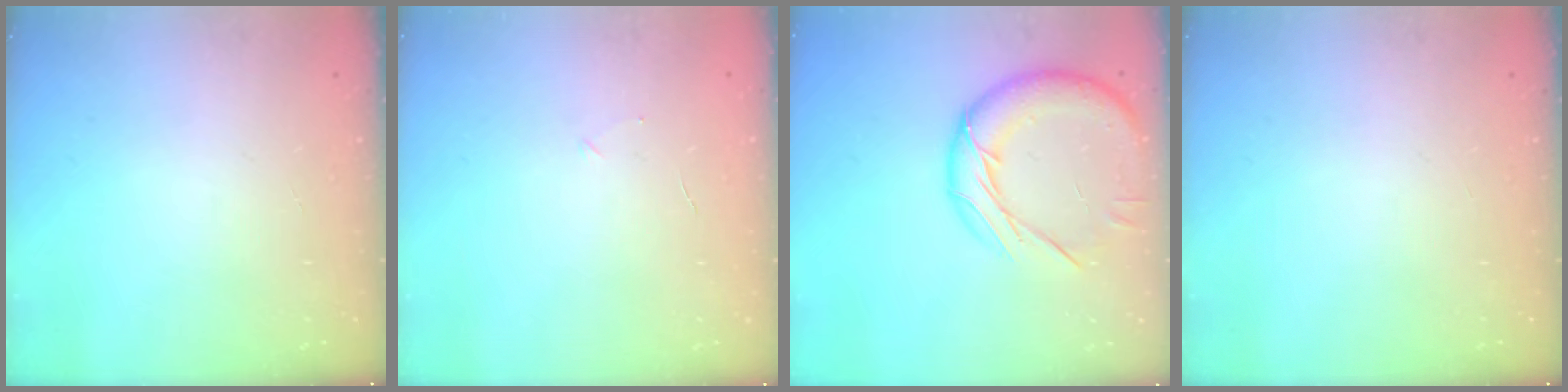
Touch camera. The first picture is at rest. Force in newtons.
{"total": 2.5, "press": 2.3, "slide": 0.8}
{"total": 16.5, "press": 16.5, "slide": 1.1}
{"total": 0.0}